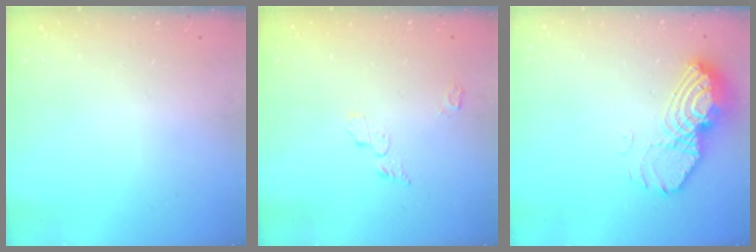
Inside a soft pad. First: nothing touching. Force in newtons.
{"total": 5.1, "press": 5.0, "slide": 0.5}
{"total": 12.3, "press": 12.3, "slide": 1.2}